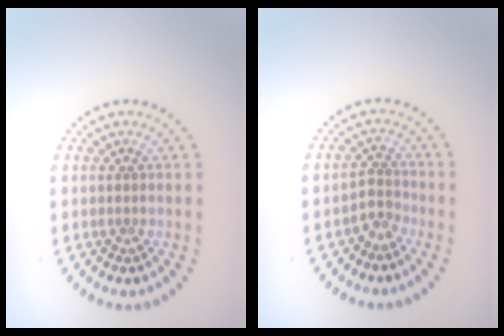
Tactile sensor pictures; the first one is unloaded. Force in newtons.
{"total": 1.9, "press": 1.3, "slide": 1.4}